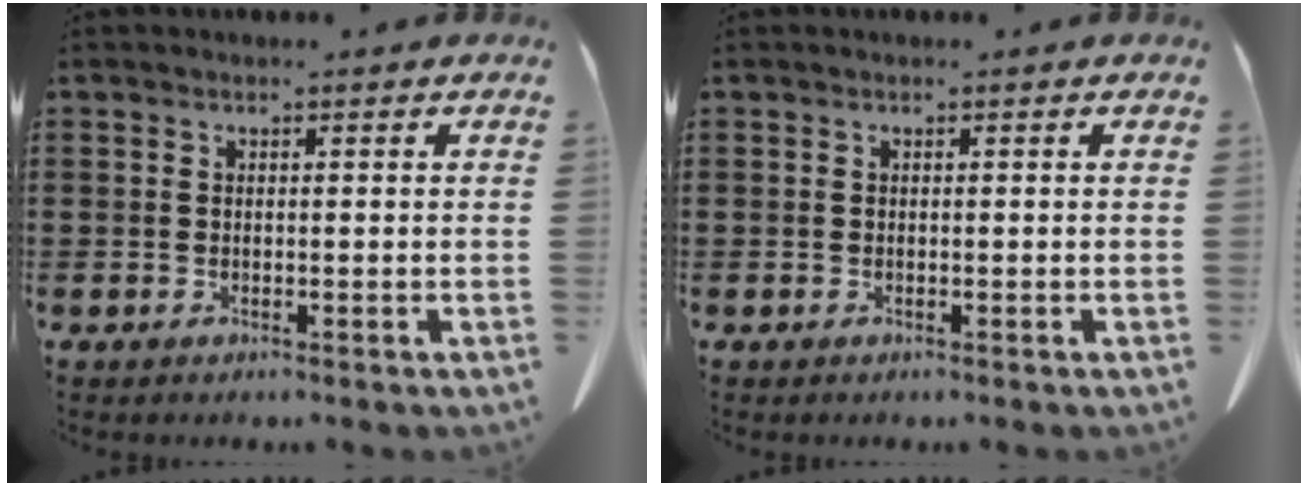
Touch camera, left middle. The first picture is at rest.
{"total": 0.0}